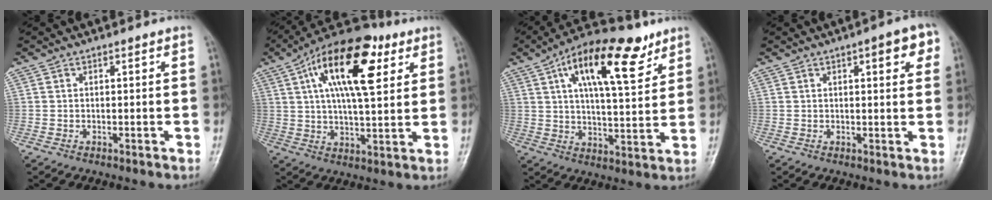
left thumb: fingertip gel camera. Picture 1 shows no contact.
{"total": 19.5, "force": [7.2, 8.1, 16.2], "torque": [-0.249, 0.001, 0.110]}
{"total": 17.6, "force": [8.9, 6.9, 13.6], "torque": [-0.187, -0.017, 0.143]}
{"total": 5.9, "force": [2.5, 1.9, 5.0], "torque": [-0.045, -0.002, 0.025]}